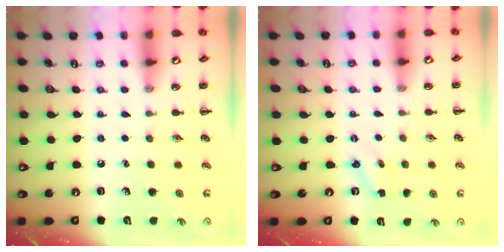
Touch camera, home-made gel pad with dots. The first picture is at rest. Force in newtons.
{"total": 1.6, "press": 1.5, "slide": 0.5}